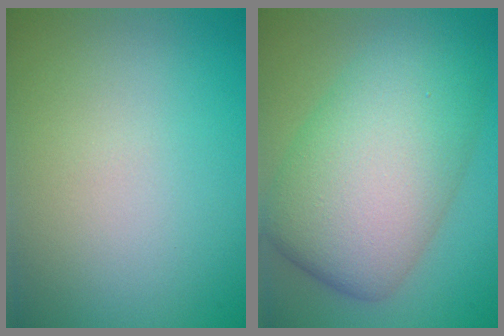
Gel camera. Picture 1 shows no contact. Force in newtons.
{"total": 11.3, "press": 11.3, "slide": 0.1}